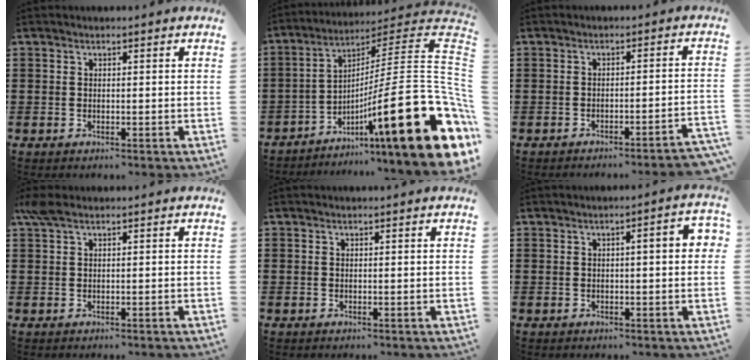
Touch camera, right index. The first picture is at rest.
{"total": 23.2, "force": [-8.1, 4.8, 21.2], "torque": [-0.341, -0.007, -0.137]}
{"total": 2.8, "force": [-2.4, -0.7, 1.2], "torque": [-0.021, -0.009, -0.049]}
{"total": 1.4, "force": [0.3, 0.2, 1.4], "torque": [-0.030, -0.003, 0.006]}
{"total": 0.0}
{"total": 2.9, "force": [0.2, 0.4, 2.9], "torque": [-0.043, 0.000, -0.001]}